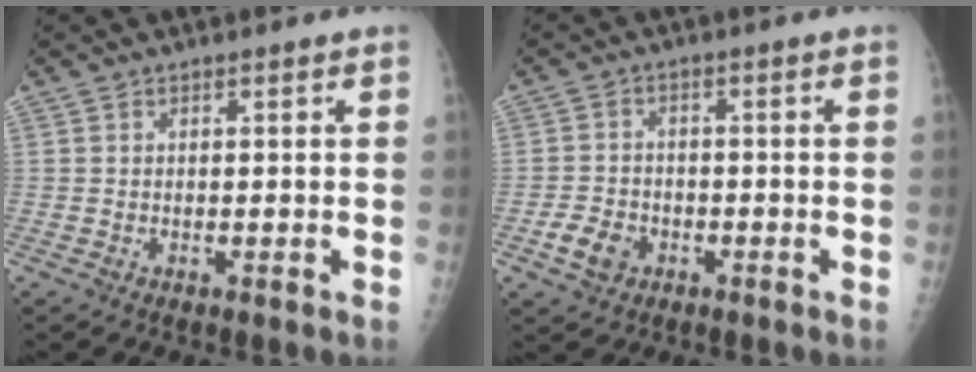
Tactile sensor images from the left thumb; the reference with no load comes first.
{"total": 5.2, "force": [-2.2, 4.0, 2.4], "torque": [-0.036, 0.012, -0.037]}